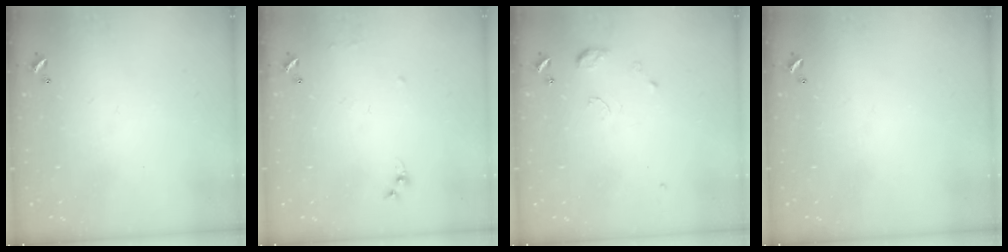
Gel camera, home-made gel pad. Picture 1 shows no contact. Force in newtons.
{"total": 6.4, "press": 6.4, "slide": 0.8}
{"total": 7.9, "press": 7.8, "slide": 0.8}
{"total": 0.0}